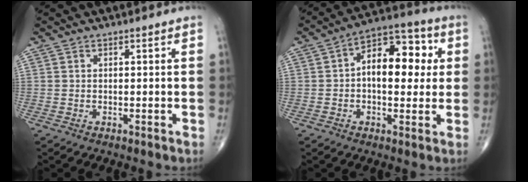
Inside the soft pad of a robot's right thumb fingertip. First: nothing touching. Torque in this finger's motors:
{"motor_torque": [0.02, 0.39, 0.71, -0.19, 0.09]}